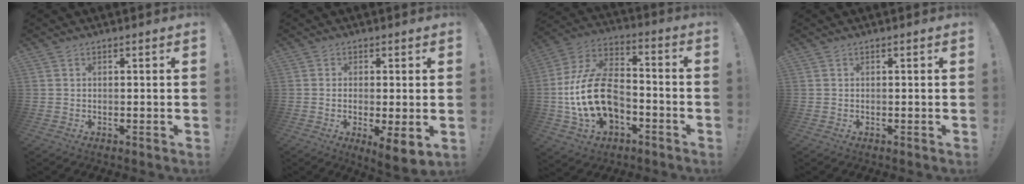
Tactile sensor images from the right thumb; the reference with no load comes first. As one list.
[{"total": 5.3, "force": [-0.5, 1.3, 5.1], "torque": [-0.065, -0.009, -0.002]}, {"total": 20.2, "force": [-4.4, 13.2, 14.6], "torque": [-0.286, 0.033, -0.066]}, {"total": 0.0}]